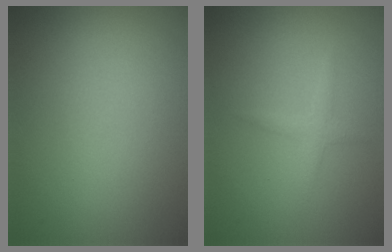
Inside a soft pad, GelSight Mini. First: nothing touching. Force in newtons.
{"total": 1.2, "press": 1.2, "slide": 0.0}